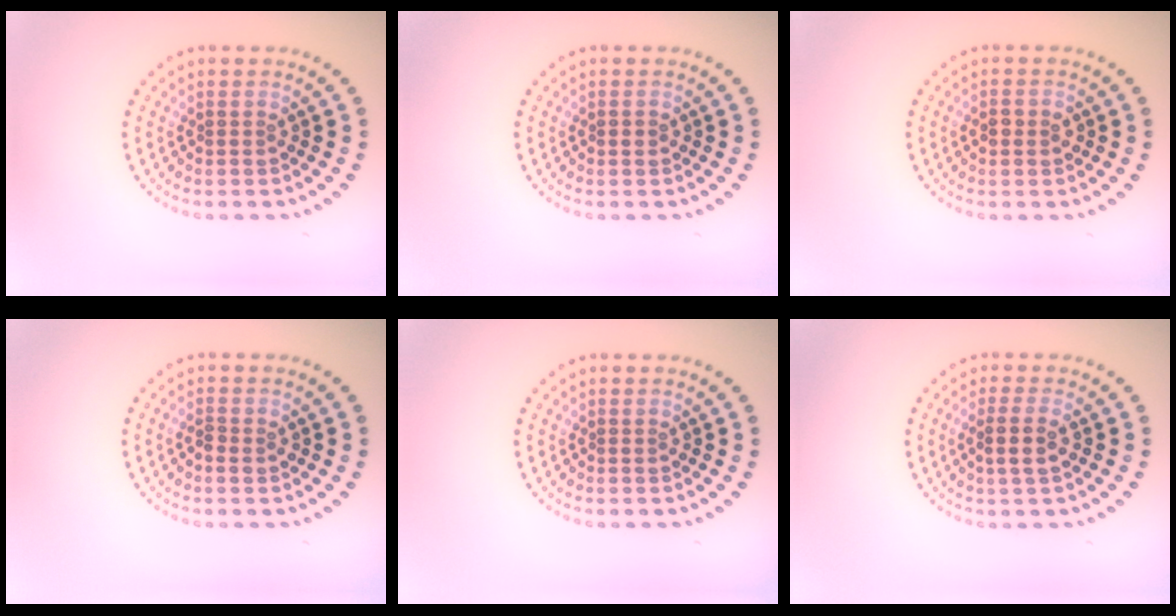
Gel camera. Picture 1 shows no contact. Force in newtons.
{"total": 0.8, "press": 0.8, "slide": 0.1}
{"total": 1.3, "press": 1.3, "slide": 0.3}
{"total": 1.2, "press": 1.2, "slide": 0.2}
{"total": 0.0}
{"total": 2.3, "press": 2.0, "slide": 1.2}